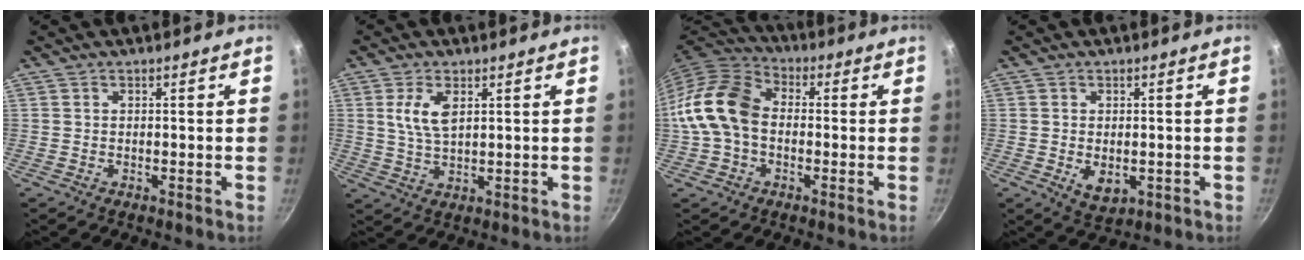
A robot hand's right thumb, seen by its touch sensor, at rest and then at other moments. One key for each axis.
{"total": 6.1, "fx": 2.0, "fy": 3.0, "fz": 4.9, "tx": -0.093, "ty": -0.010, "tz": 0.041}
{"total": 13.5, "fx": -0.8, "fy": 9.7, "fz": 9.3, "tx": -0.153, "ty": 0.033, "tz": -0.035}
{"total": 4.8, "fx": -0.6, "fy": 3.2, "fz": 3.5, "tx": -0.051, "ty": -0.010, "tz": -0.001}